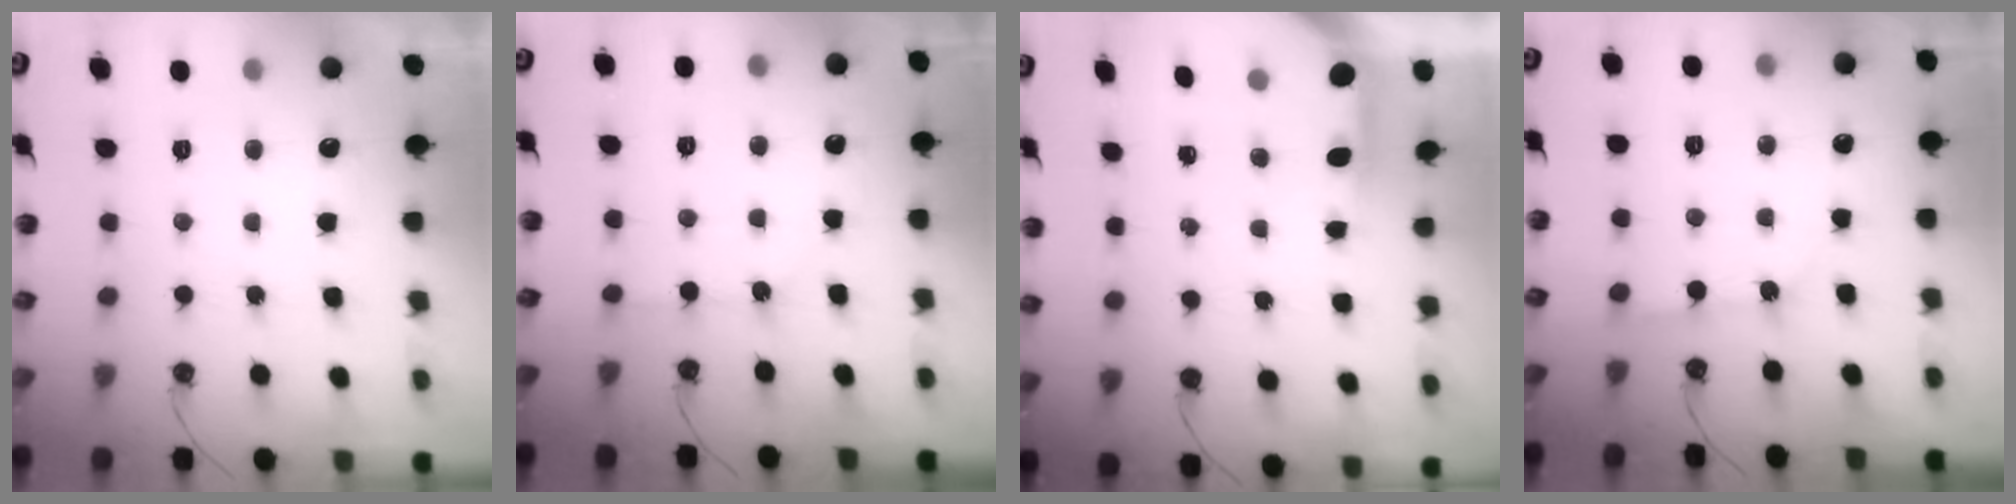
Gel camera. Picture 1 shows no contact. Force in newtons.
{"total": 2.7, "press": 2.7, "slide": 0.4}
{"total": 3.9, "press": 3.8, "slide": 0.3}
{"total": 3.3, "press": 3.3, "slide": 0.5}